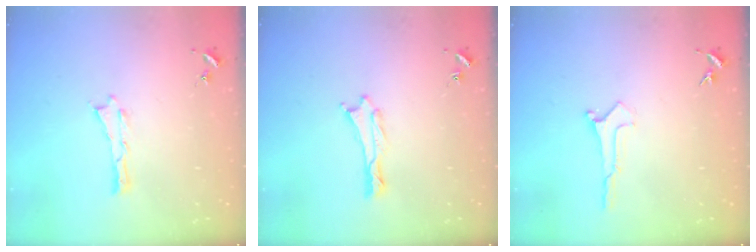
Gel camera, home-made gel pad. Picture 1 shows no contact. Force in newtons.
{"total": 0.0}
{"total": 0.0}